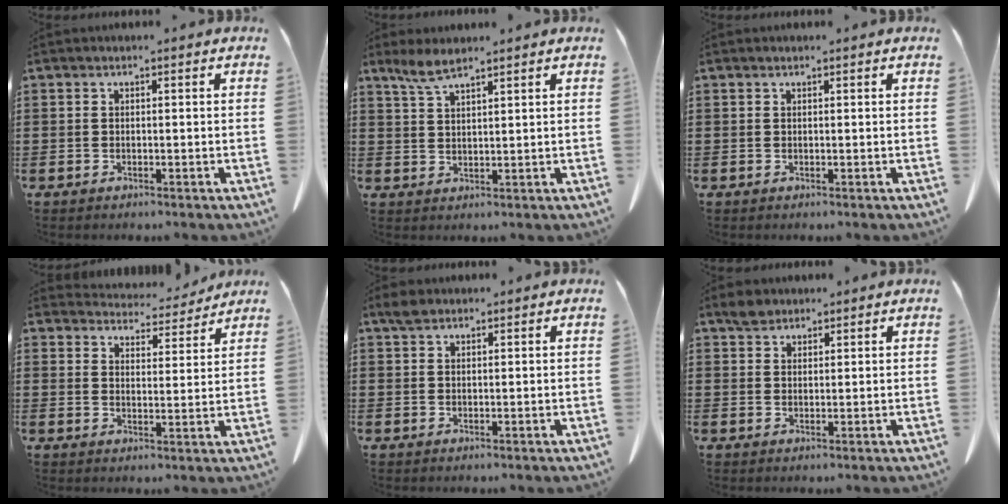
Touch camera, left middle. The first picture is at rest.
{"total": 3.5, "force": [2.6, 0.5, 2.2], "torque": [-0.051, 0.001, 0.048]}
{"total": 0.0}
{"total": 4.8, "force": [4.7, 0.7, 0.5], "torque": [-0.022, -0.028, 0.083]}
{"total": 2.0, "force": [1.5, 0.9, 0.9], "torque": [-0.023, 0.003, 0.029]}
{"total": 2.5, "force": [2.1, 1.2, 0.7], "torque": [-0.012, 0.001, 0.038]}